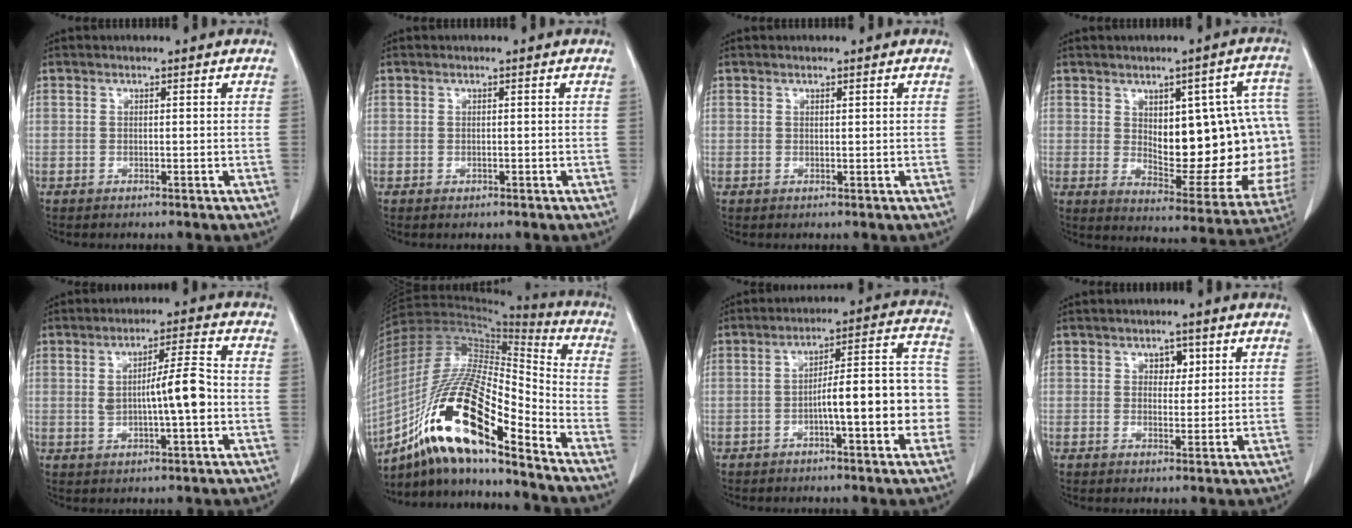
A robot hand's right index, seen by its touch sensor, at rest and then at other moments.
{"total": 0.0}
{"total": 0.0}
{"total": 20.3, "force": [1.3, 7.8, 18.7], "torque": [-0.193, 0.019, 0.038]}
{"total": 7.2, "force": [-0.4, 0.9, 7.1], "torque": [-0.115, 0.009, -0.005]}
{"total": 19.7, "force": [-12.3, 3.0, 15.1], "torque": [-0.306, -0.006, -0.223]}
{"total": 12.6, "force": [-3.2, 2.2, 12.0], "torque": [-0.155, 0.041, -0.045]}
{"total": 2.6, "force": [1.1, 1.8, 1.6], "torque": [-0.014, 0.002, 0.014]}